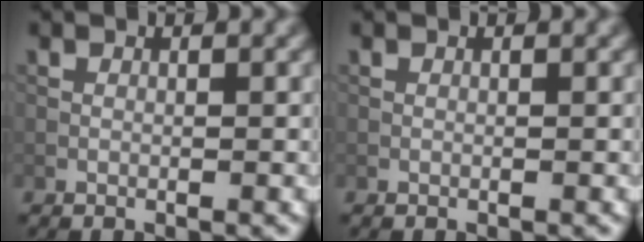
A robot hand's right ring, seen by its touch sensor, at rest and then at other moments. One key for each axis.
{"total": 0.0}